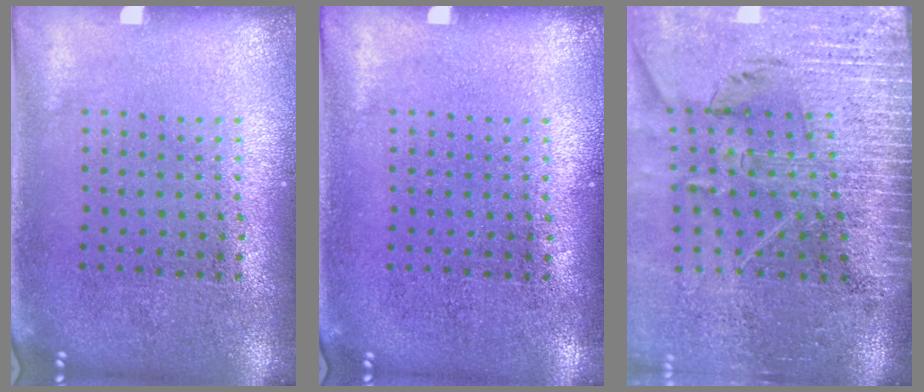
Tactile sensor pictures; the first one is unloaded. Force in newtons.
{"total": 0.0}
{"total": 3.9, "press": 3.4, "slide": 2.0}